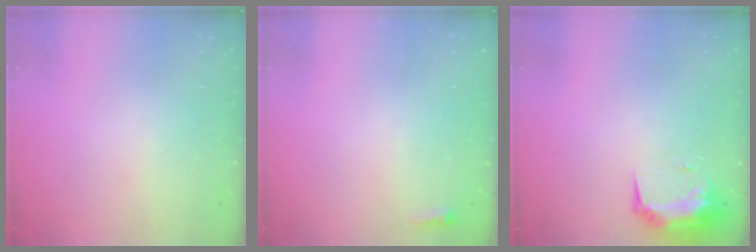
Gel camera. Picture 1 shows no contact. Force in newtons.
{"total": 2.4, "press": 2.4, "slide": 0.6}
{"total": 9.4, "press": 9.4, "slide": 0.9}